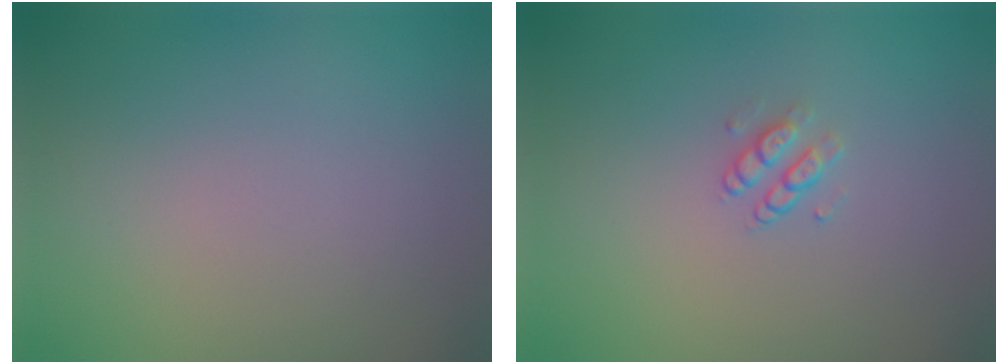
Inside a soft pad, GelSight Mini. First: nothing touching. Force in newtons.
{"total": 1.4, "press": 1.0, "slide": 1.0}